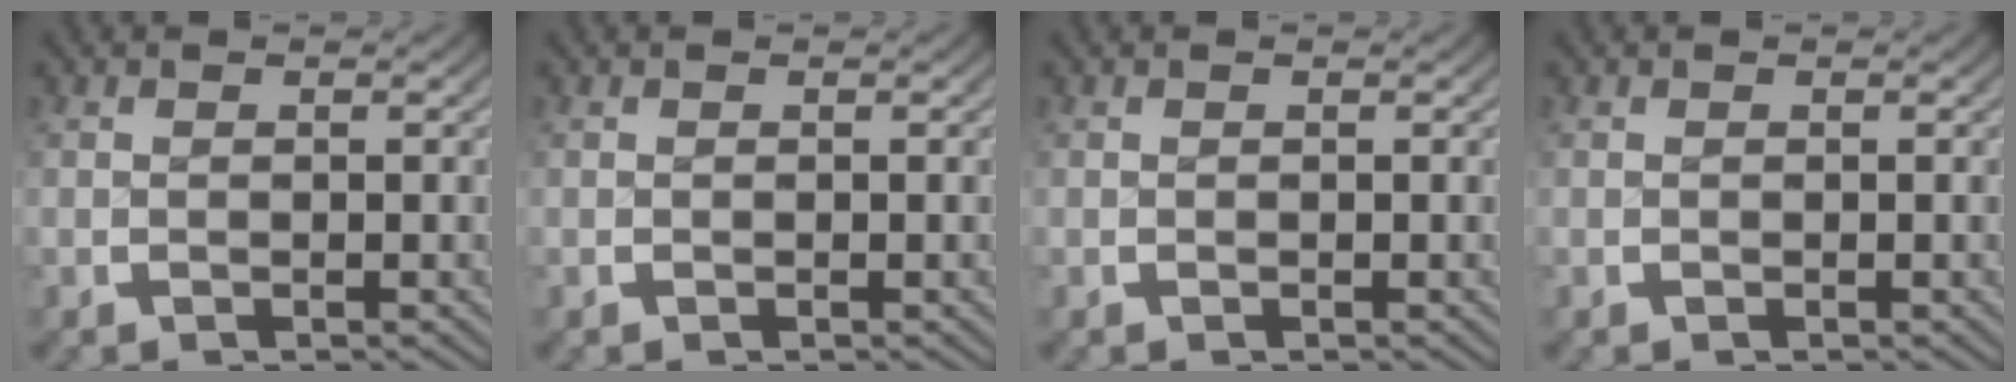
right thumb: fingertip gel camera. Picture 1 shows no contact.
{"total": 0.0}
{"total": 0.0}
{"total": 0.0}